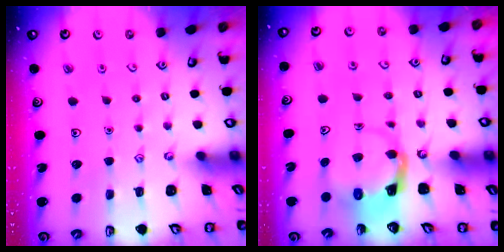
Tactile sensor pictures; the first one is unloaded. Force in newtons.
{"total": 4.0, "press": 4.0, "slide": 0.5}